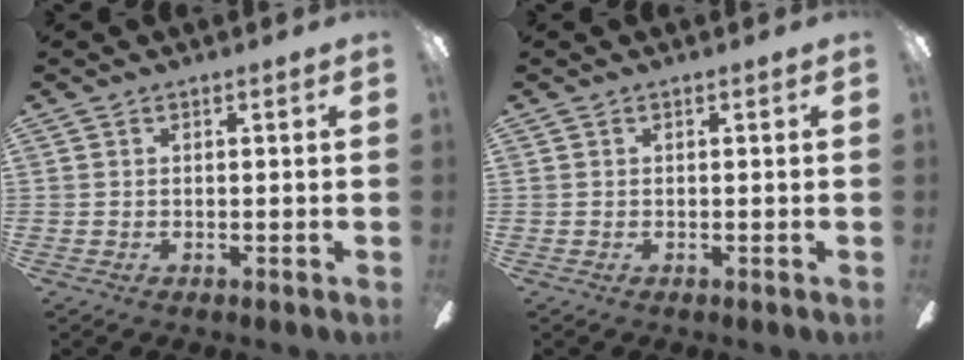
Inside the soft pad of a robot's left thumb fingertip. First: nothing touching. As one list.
[{"total": 0.0}]